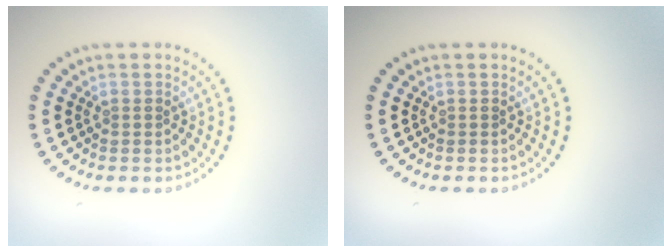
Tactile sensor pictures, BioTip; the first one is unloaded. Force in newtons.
{"total": 0.0}